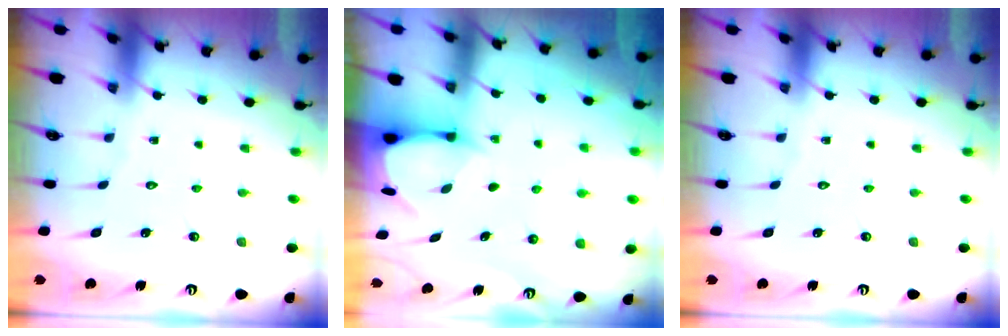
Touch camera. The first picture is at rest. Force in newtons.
{"total": 3.7, "press": 3.7, "slide": 0.3}
{"total": 0.0}